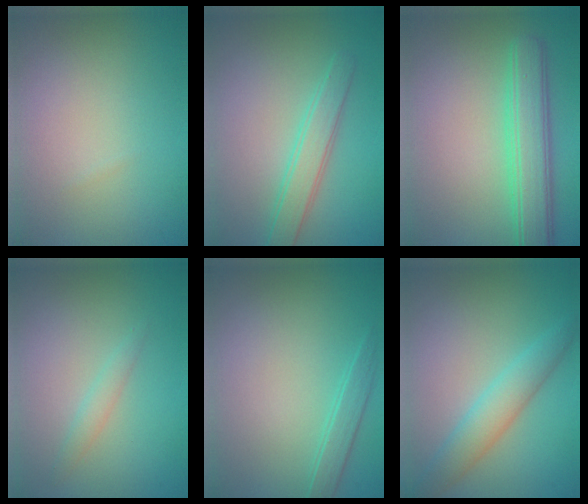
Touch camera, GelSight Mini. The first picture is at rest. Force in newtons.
{"total": 2.9, "press": 2.9, "slide": 0.1}
{"total": 5.1, "press": 5.1, "slide": 0.2}
{"total": 1.1, "press": 1.1, "slide": 0.1}
{"total": 1.6, "press": 1.6, "slide": 0.1}
{"total": 3.4, "press": 3.4, "slide": 0.2}